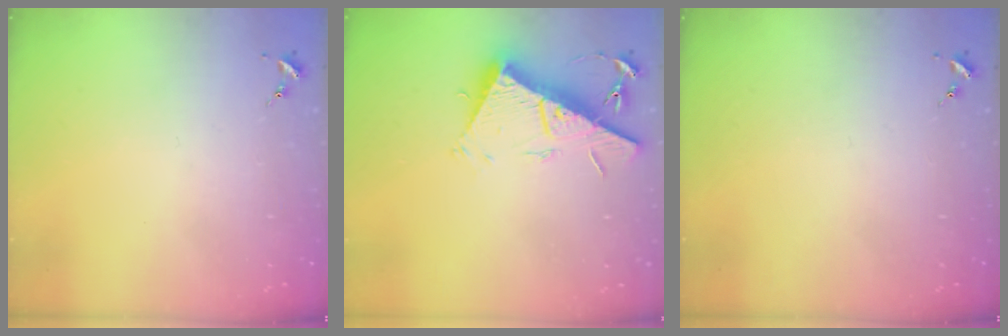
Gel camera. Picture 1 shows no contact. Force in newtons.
{"total": 17.5, "press": 17.5, "slide": 0.4}
{"total": 0.0}